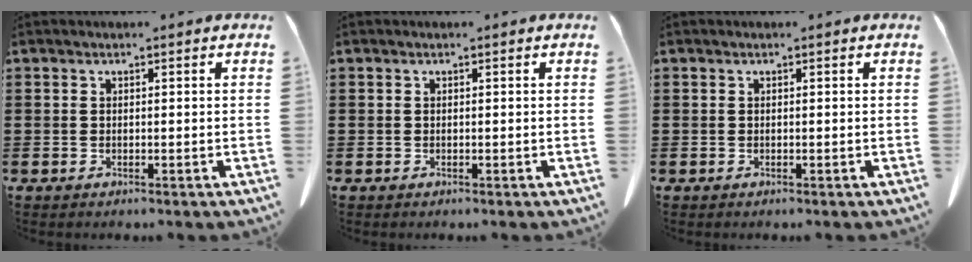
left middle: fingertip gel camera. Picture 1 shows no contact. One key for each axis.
{"total": 0.0}
{"total": 0.0}